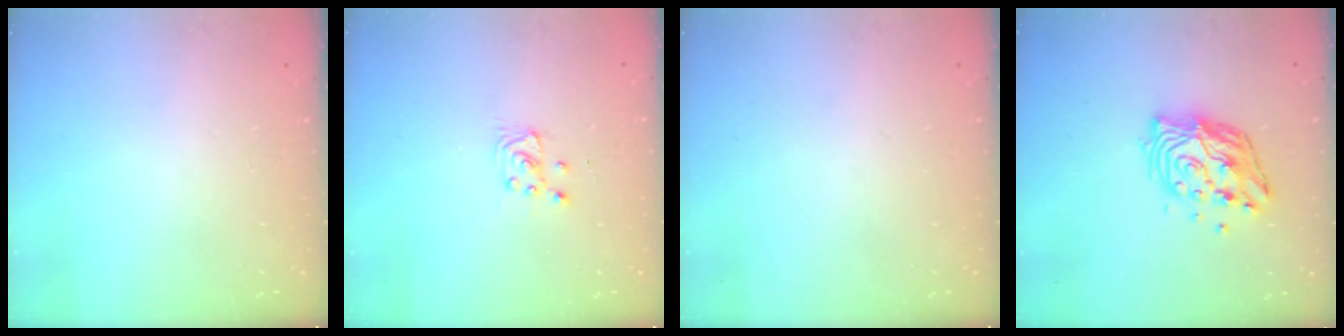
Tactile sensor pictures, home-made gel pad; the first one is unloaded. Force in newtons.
{"total": 3.5, "press": 3.4, "slide": 0.4}
{"total": 0.0}
{"total": 12.4, "press": 12.3, "slide": 1.1}